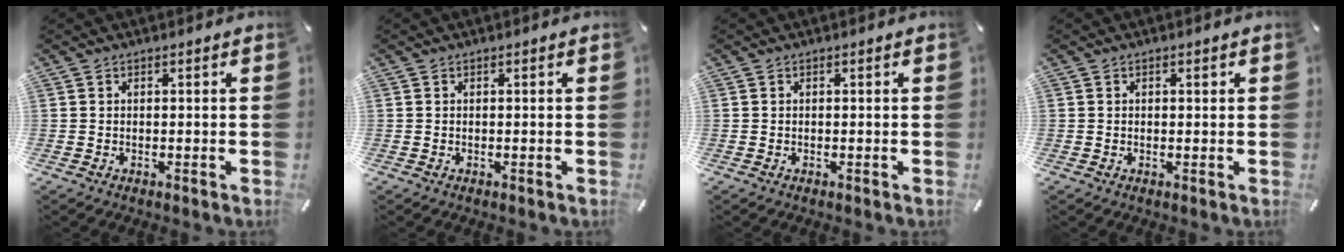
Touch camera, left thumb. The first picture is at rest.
{"total": 0.0}
{"total": 0.0}
{"total": 0.7, "force": [0.1, 0.5, 0.4], "torque": [-0.009, 0.002, 0.002]}